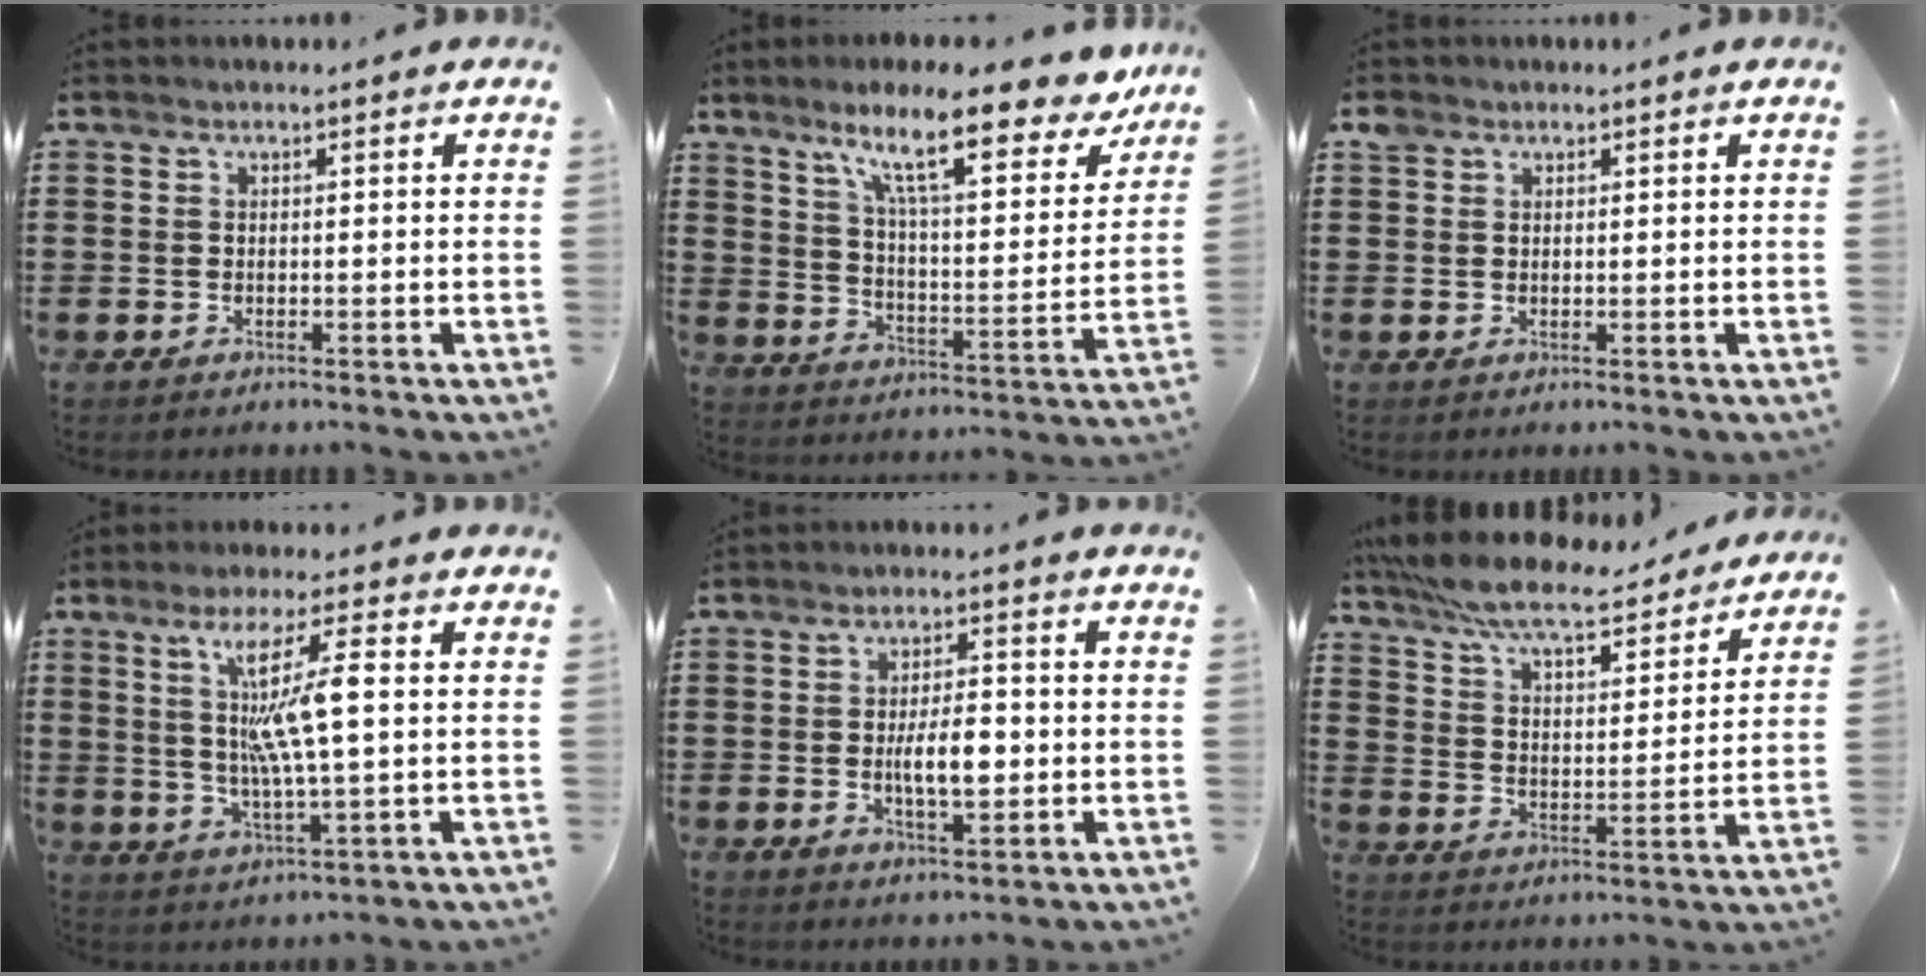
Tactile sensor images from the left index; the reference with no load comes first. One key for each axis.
{"total": 14.5, "fx": 10.5, "fy": 1.9, "fz": 9.8, "tx": -0.187, "ty": -0.050, "tz": 0.170}
{"total": 1.4, "fx": 0.9, "fy": 1.0, "fz": 0.5, "tx": -0.014, "ty": 0.006, "tz": 0.017}
{"total": 10.2, "fx": 2.4, "fy": 0.9, "fz": 9.8, "tx": -0.200, "ty": 0.004, "tz": 0.032}
{"total": 6.5, "fx": -0.6, "fy": 2.5, "fz": 6.0, "tx": -0.097, "ty": -0.002, "tz": -0.016}
{"total": 8.3, "fx": 7.5, "fy": 0.9, "fz": 3.6, "tx": -0.100, "ty": -0.041, "tz": 0.126}